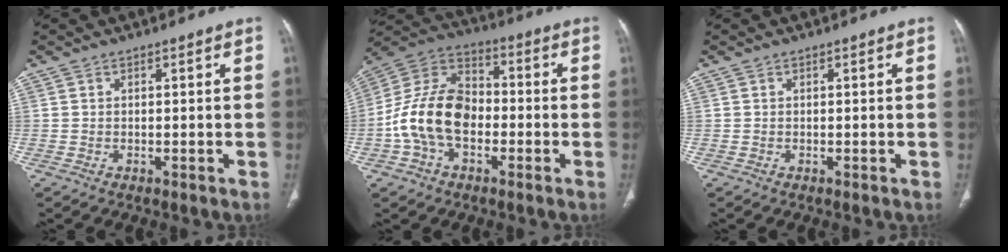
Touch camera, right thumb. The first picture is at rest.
{"total": 15.2, "force": [-3.1, 10.3, 10.7], "torque": [-0.197, 0.043, -0.063]}
{"total": 0.0}